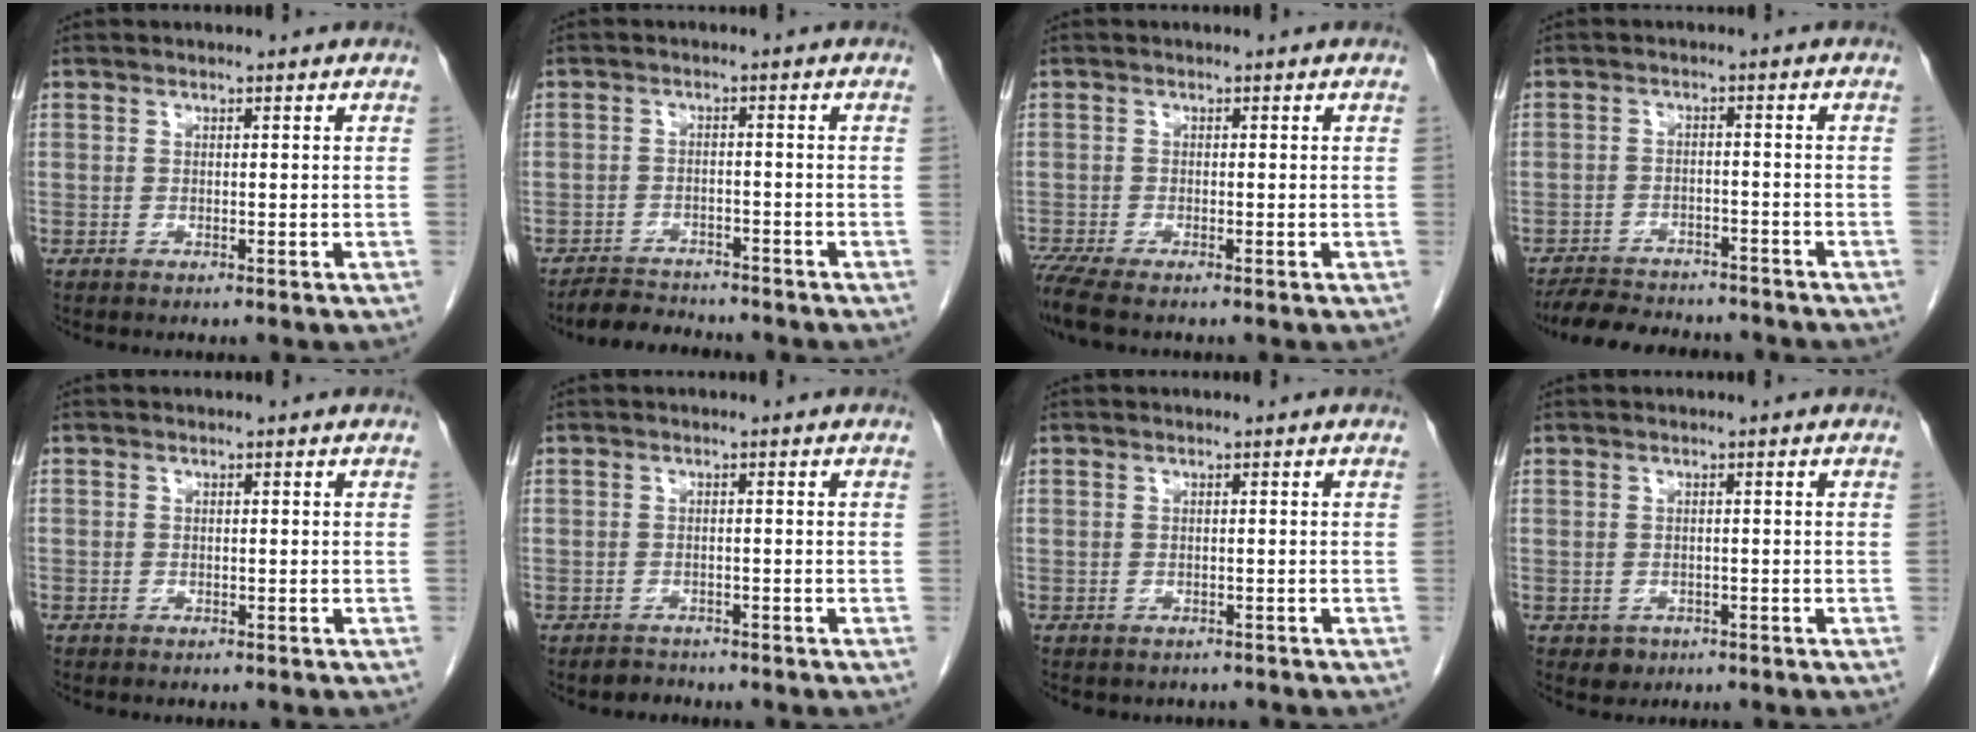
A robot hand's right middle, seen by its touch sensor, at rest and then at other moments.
{"total": 4.9, "force": [-4.7, 1.5, 0.3], "torque": [-0.007, -0.008, -0.078]}
{"total": 4.1, "force": [-3.3, 0.4, 2.3], "torque": [-0.050, -0.013, -0.063]}
{"total": 11.0, "force": [-9.9, 3.2, 3.4], "torque": [-0.056, 0.001, -0.139]}
{"total": 0.7, "force": [-0.5, 0.5, 0.0], "torque": [-0.008, 0.002, -0.009]}
{"total": 1.6, "force": [-1.4, 0.8, -0.3], "torque": [-0.002, 0.001, -0.023]}
{"total": 2.7, "force": [-2.4, 1.3, 0.4], "torque": [-0.009, 0.001, -0.029]}
{"total": 1.8, "force": [-0.9, 1.5, 0.3], "torque": [-0.004, 0.005, -0.009]}